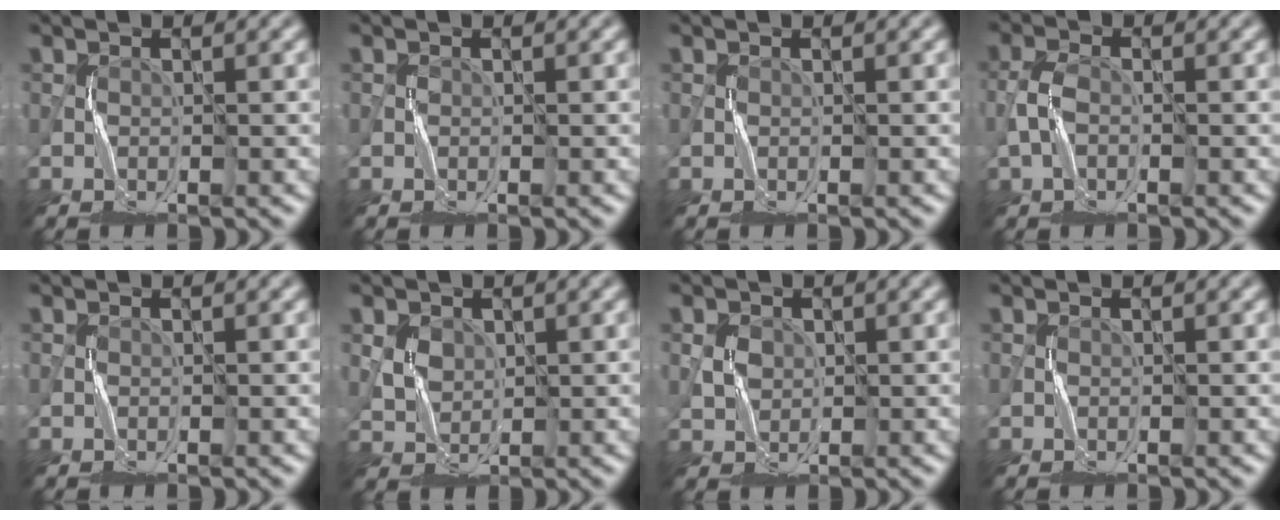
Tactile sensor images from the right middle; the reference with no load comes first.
{"total": 0.0}
{"total": 0.0}
{"total": 1.9, "force": [-0.6, 1.0, 1.4], "torque": [-0.032, 0.005, -0.015]}
{"total": 0.0}
{"total": 2.1, "force": [1.2, 1.6, 0.7], "torque": [-0.018, -0.007, 0.025]}
{"total": 1.3, "force": [0.6, 1.1, 0.3], "torque": [-0.006, -0.003, 0.011]}
{"total": 0.0}